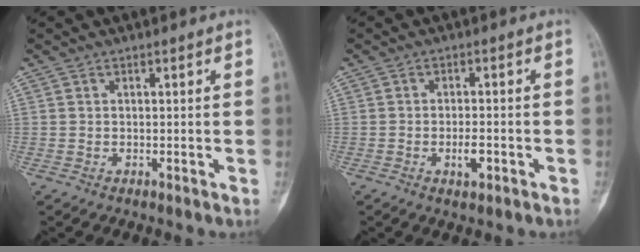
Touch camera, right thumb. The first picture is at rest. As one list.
[{"total": 3.4, "force": [-1.4, 1.3, 2.8], "torque": [-0.047, 0.004, -0.020]}]